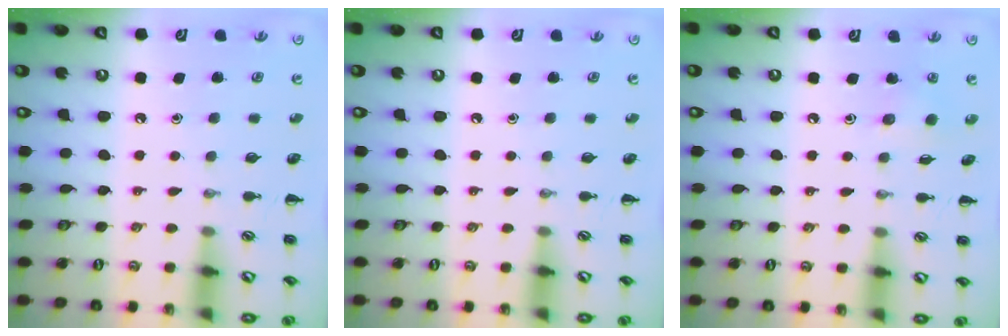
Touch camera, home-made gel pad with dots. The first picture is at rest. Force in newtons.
{"total": 0.0}
{"total": 3.3, "press": 3.2, "slide": 1.0}